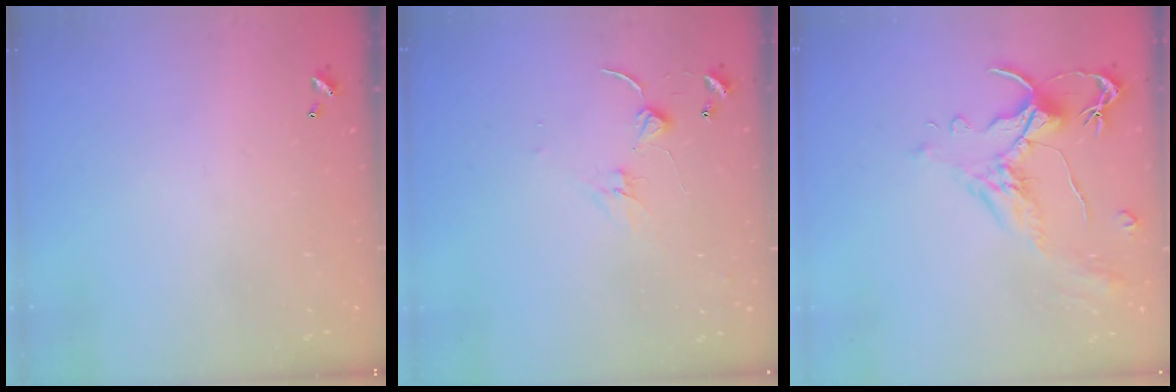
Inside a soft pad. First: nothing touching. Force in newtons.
{"total": 0.6, "press": 0.5, "slide": 0.3}
{"total": 1.5, "press": 1.0, "slide": 1.1}